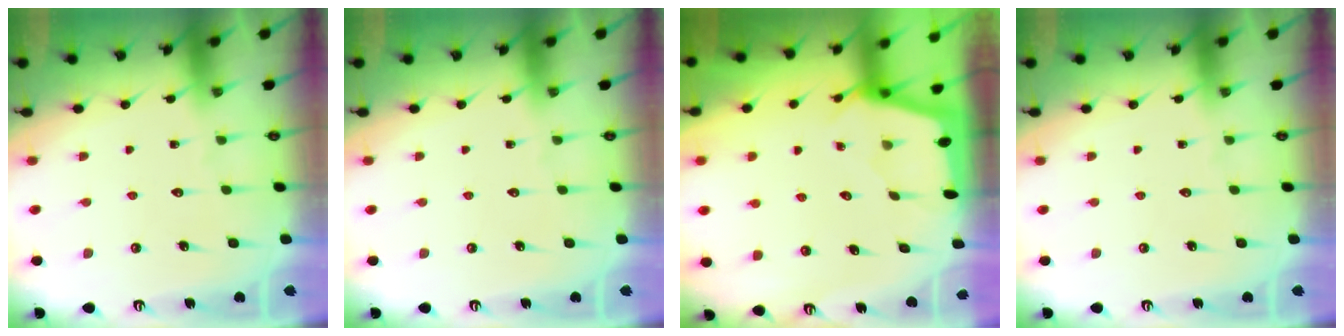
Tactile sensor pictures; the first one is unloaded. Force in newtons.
{"total": 0.0}
{"total": 2.3, "press": 2.3, "slide": 0.3}
{"total": 0.0}